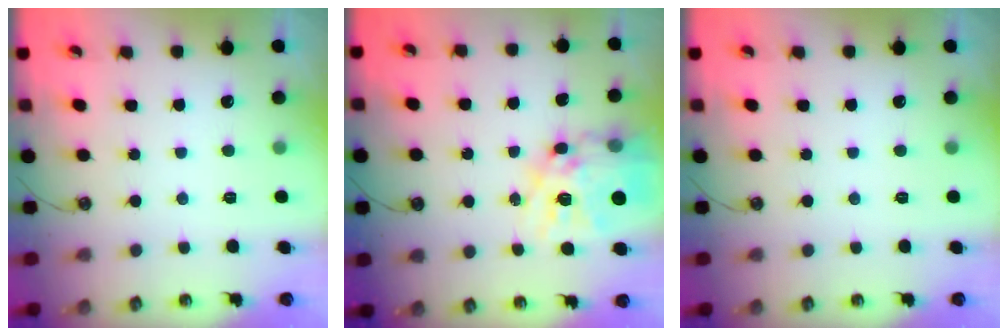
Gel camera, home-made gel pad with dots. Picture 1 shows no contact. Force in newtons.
{"total": 17.8, "press": 17.8, "slide": 1.5}
{"total": 0.0}